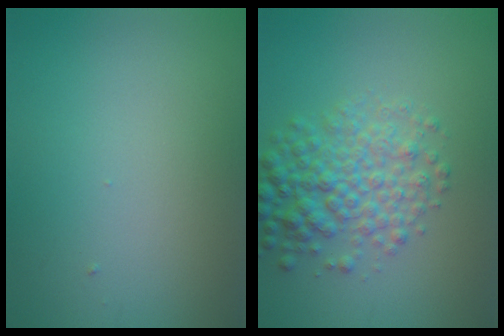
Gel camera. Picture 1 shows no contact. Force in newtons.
{"total": 5.0, "press": 5.0, "slide": 0.1}